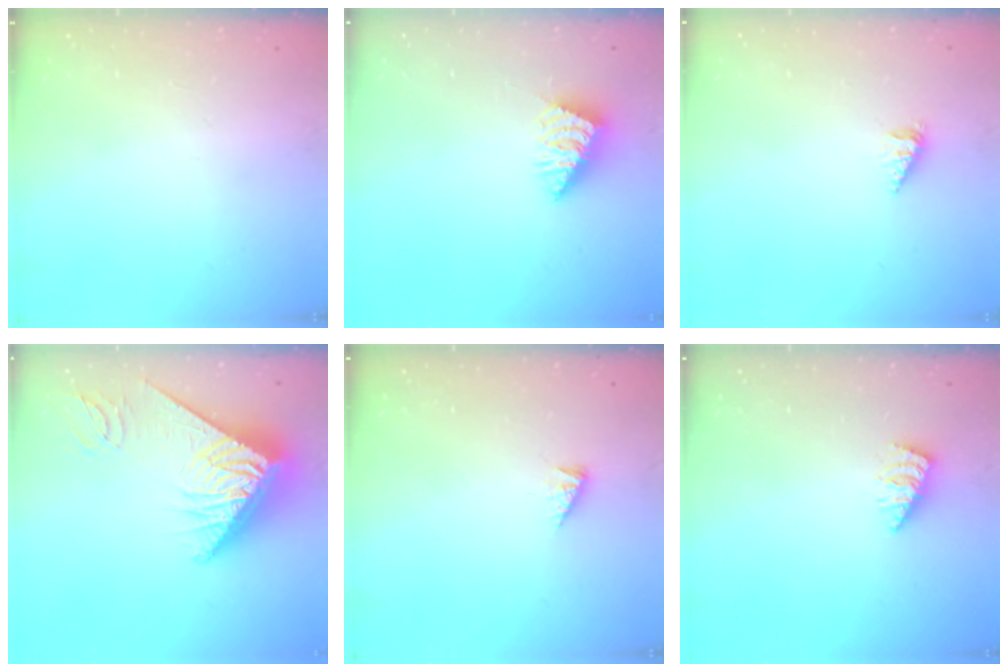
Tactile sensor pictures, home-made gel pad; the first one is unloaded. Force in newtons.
{"total": 2.1, "press": 2.1, "slide": 0.3}
{"total": 2.2, "press": 2.2, "slide": 0.4}
{"total": 18.1, "press": 18.0, "slide": 1.9}
{"total": 2.8, "press": 2.8, "slide": 0.3}
{"total": 1.4, "press": 1.3, "slide": 0.2}